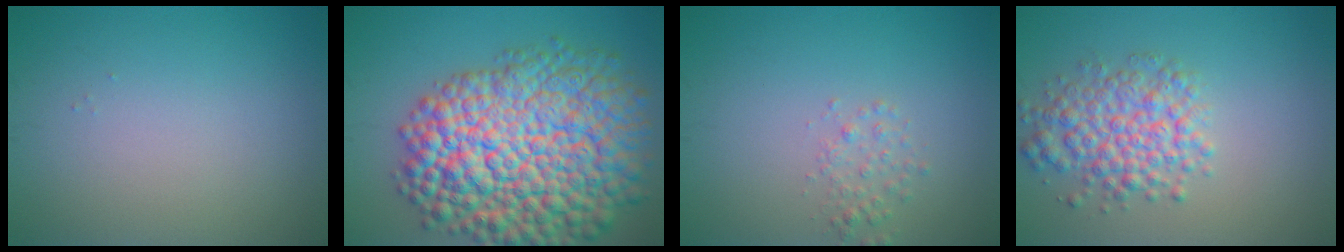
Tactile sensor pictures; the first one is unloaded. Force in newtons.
{"total": 15.8, "press": 15.8, "slide": 0.6}
{"total": 1.4, "press": 1.4, "slide": 0.1}
{"total": 4.8, "press": 4.8, "slide": 0.2}